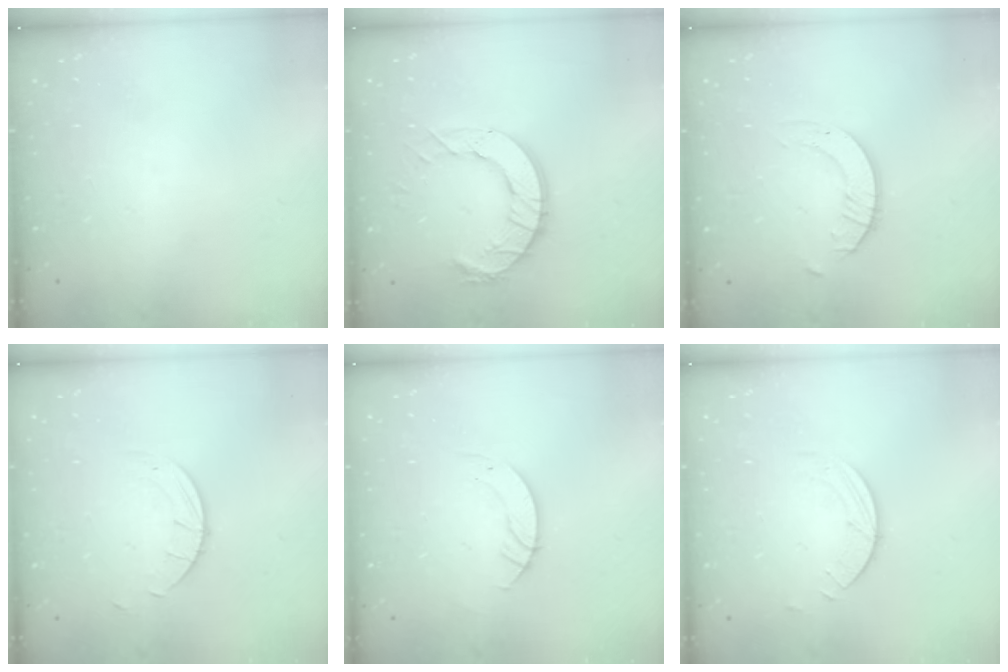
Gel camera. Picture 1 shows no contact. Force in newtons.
{"total": 11.0, "press": 10.9, "slide": 1.1}
{"total": 2.1, "press": 2.1, "slide": 0.2}
{"total": 2.7, "press": 2.7, "slide": 0.3}
{"total": 3.5, "press": 3.5, "slide": 0.1}
{"total": 1.5, "press": 1.5, "slide": 0.1}